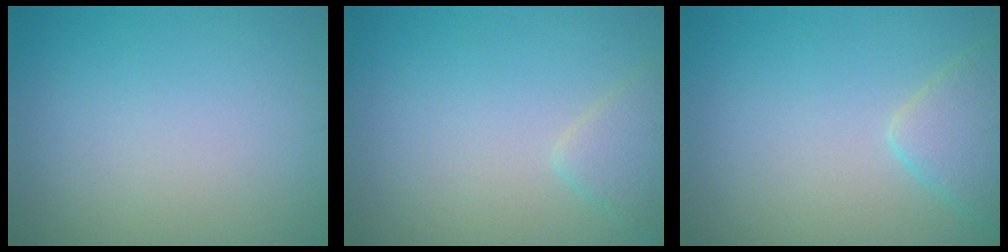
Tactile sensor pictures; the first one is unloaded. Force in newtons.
{"total": 2.1, "press": 2.1, "slide": 0.1}
{"total": 3.3, "press": 3.3, "slide": 0.3}